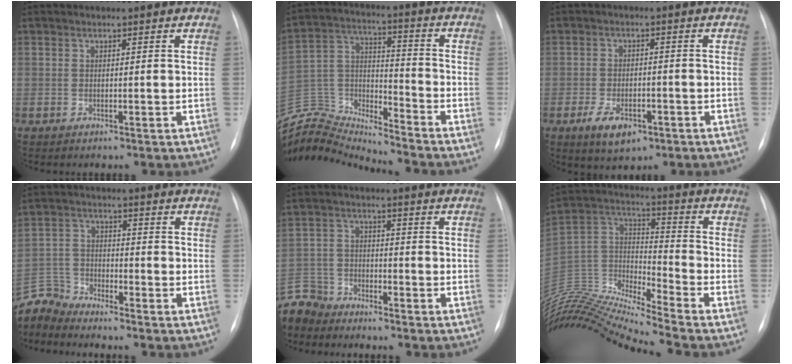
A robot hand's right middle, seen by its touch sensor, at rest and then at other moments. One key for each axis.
{"total": 17.3, "fx": -17.1, "fy": 0.7, "fz": 2.1, "tx": -0.047, "ty": 0.045, "tz": -0.303}
{"total": 5.7, "fx": -2.9, "fy": 2.8, "fz": 4.0, "tx": -0.077, "ty": -0.005, "tz": -0.039}
{"total": 6.5, "fx": -6.5, "fy": 0.2, "fz": -0.8, "tx": 0.010, "ty": 0.006, "tz": -0.130}
{"total": 8.7, "fx": -7.9, "fy": 3.5, "fz": 0.4, "tx": -0.019, "ty": 0.004, "tz": -0.155}
{"total": 20.4, "fx": -19.1, "fy": -1.7, "fz": 6.8, "tx": -0.146, "ty": 0.015, "tz": -0.348}